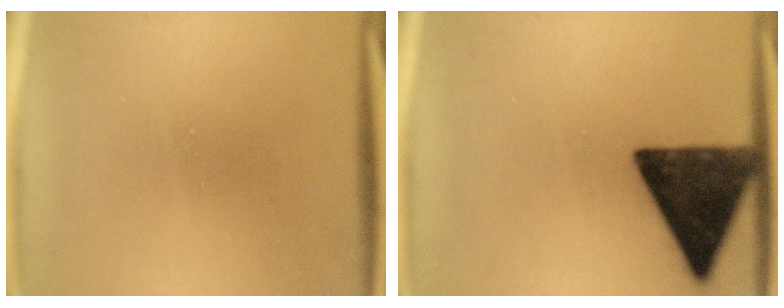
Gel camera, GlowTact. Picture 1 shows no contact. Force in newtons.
{"total": 13.4}